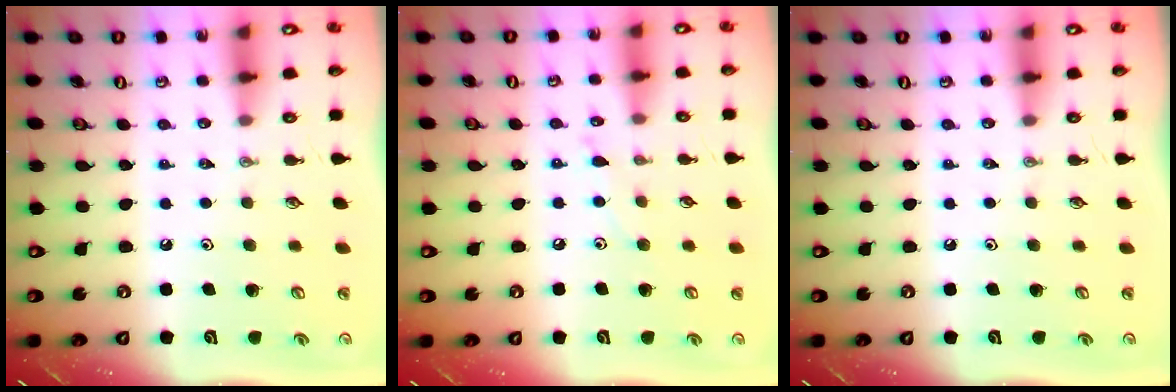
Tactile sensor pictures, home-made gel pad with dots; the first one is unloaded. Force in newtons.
{"total": 6.4, "press": 6.4, "slide": 0.3}
{"total": 0.0}